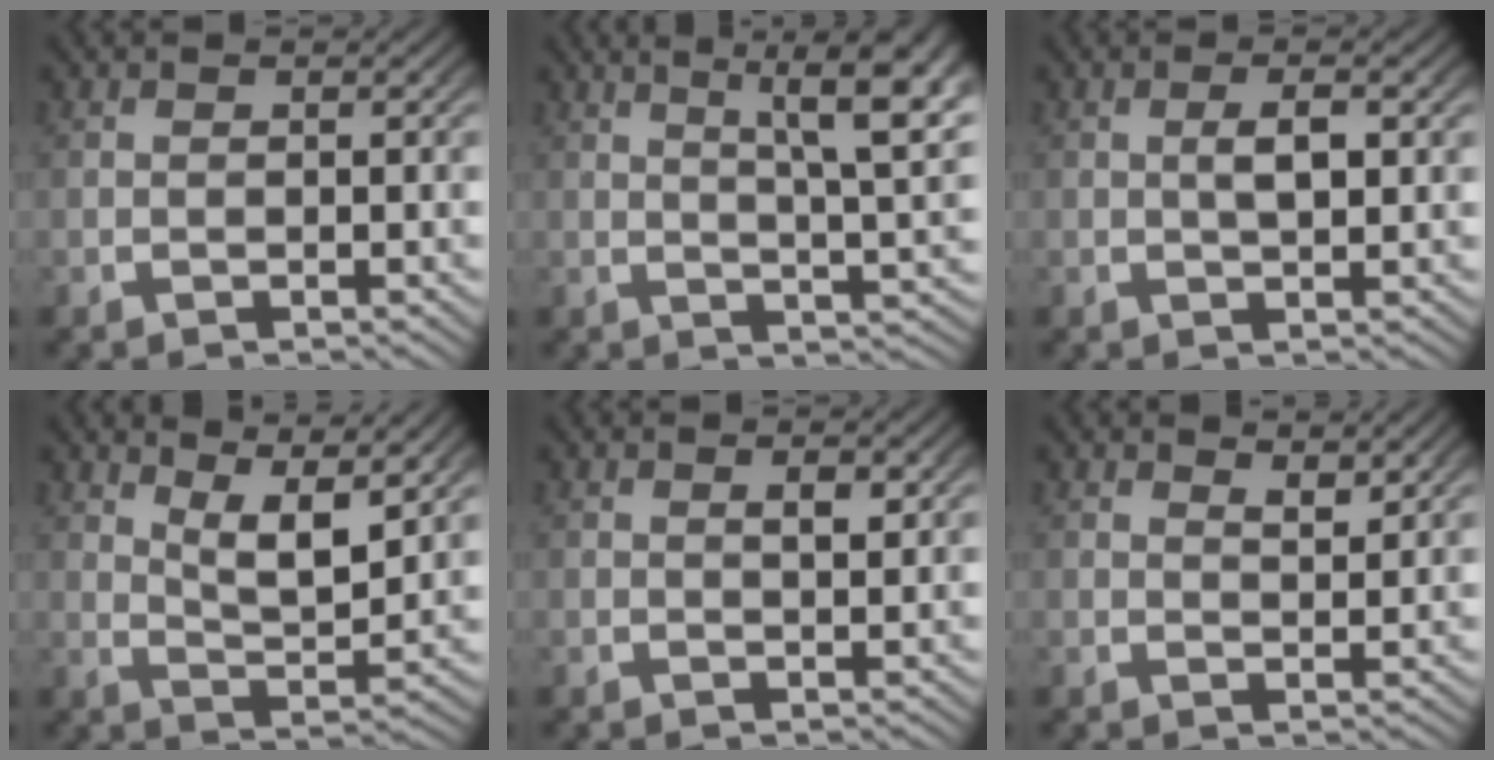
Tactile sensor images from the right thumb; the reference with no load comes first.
{"total": 9.6, "force": [3.9, 4.2, 7.7], "torque": [-0.086, 0.010, 0.052]}
{"total": 2.0, "force": [0.4, 0.8, 1.8], "torque": [-0.032, 0.004, 0.009]}
{"total": 5.4, "force": [3.1, 1.8, 4.0], "torque": [-0.071, -0.013, 0.060]}
{"total": 1.2, "force": [0.5, 0.4, 1.0], "torque": [-0.011, 0.000, 0.009]}
{"total": 2.0, "force": [1.8, 0.3, 0.7], "torque": [-0.007, -0.008, 0.036]}